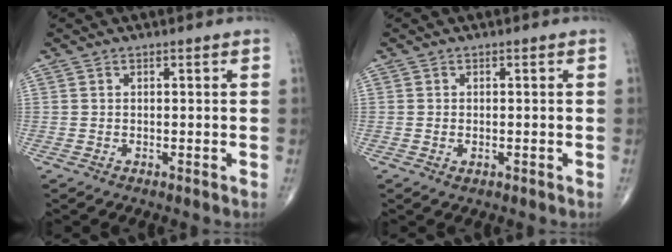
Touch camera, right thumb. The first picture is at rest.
{"total": 0.9, "force": [-0.2, 0.5, 0.6], "torque": [-0.008, 0.001, -0.002]}